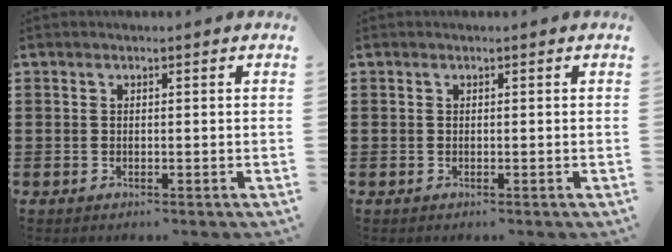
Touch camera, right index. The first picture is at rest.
{"total": 0.0}